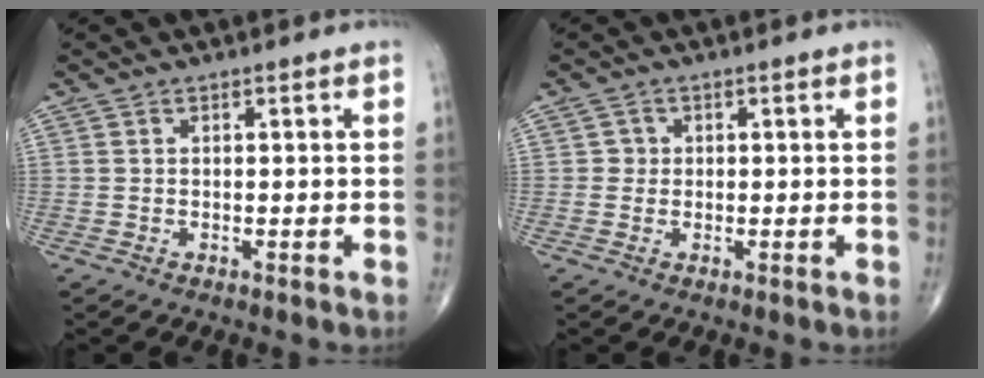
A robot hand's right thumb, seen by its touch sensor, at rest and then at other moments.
{"total": 1.5, "force": [0.1, 1.4, 0.2], "torque": [0.006, 0.004, -0.002]}